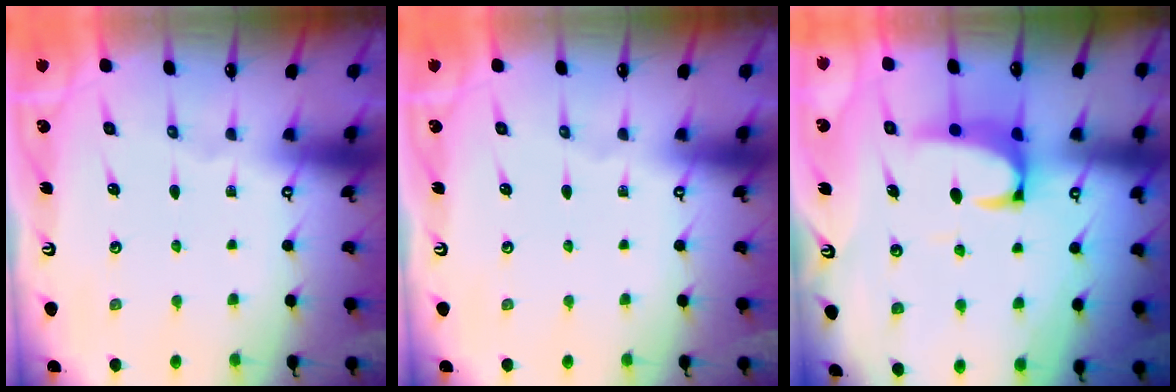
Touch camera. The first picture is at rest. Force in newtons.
{"total": 0.0}
{"total": 2.4, "press": 2.2, "slide": 1.0}